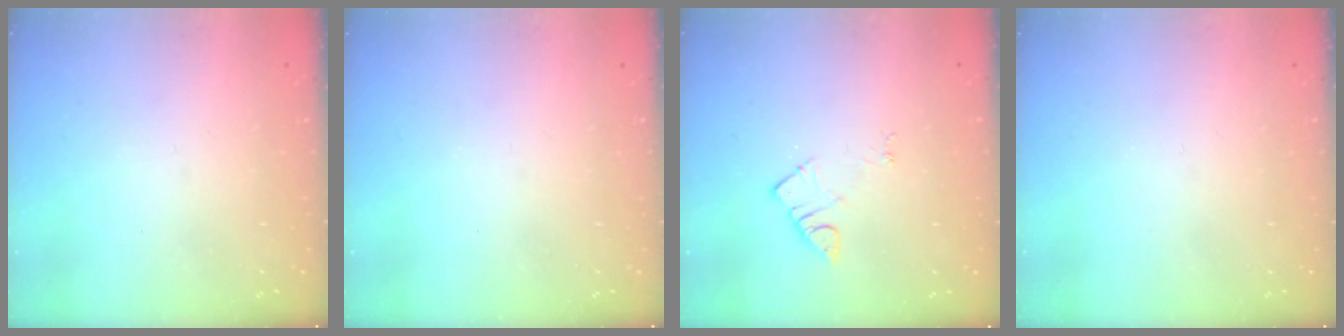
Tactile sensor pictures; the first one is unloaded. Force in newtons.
{"total": 0.0}
{"total": 3.8, "press": 3.7, "slide": 0.5}
{"total": 0.0}